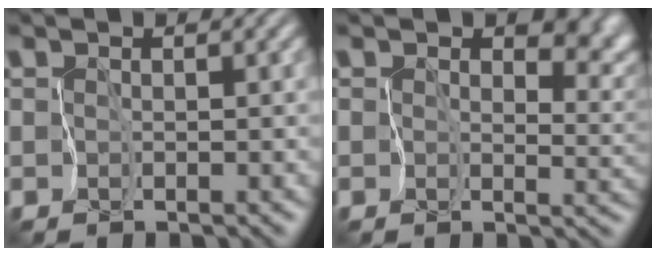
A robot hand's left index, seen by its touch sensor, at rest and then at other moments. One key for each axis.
{"total": 6.2, "fx": 2.4, "fy": 4.0, "fz": 4.1, "tx": -0.053, "ty": -0.014, "tz": 0.037}